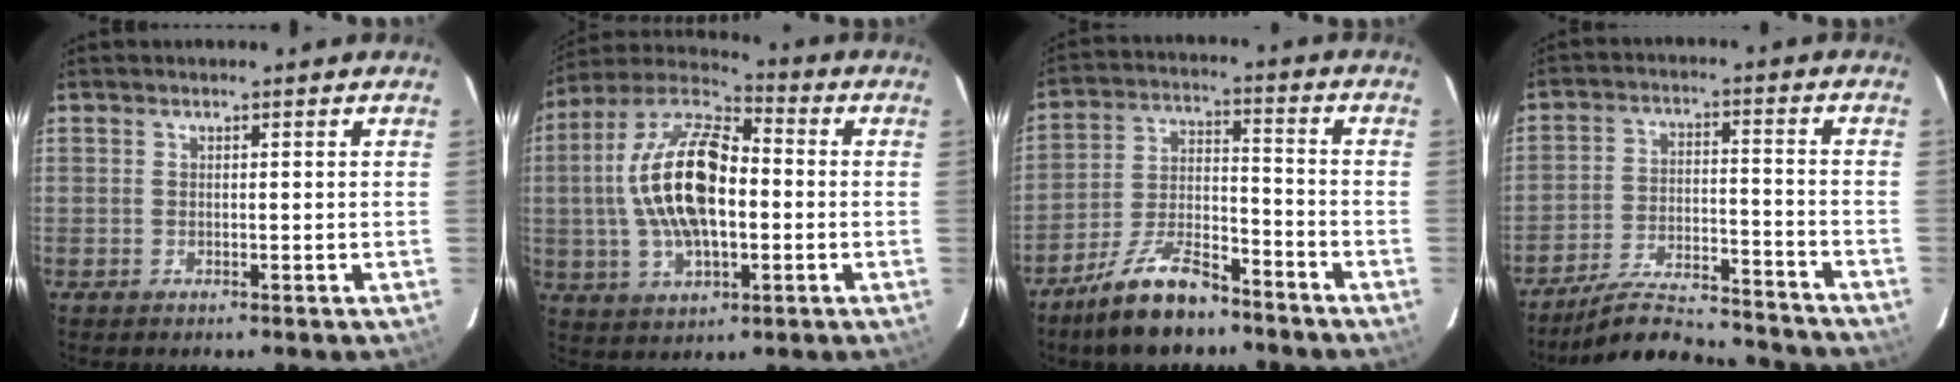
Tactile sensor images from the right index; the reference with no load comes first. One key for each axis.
{"total": 18.2, "fx": -0.4, "fy": 8.8, "fz": 15.9, "tx": -0.319, "ty": 0.013, "tz": -0.010}
{"total": 12.6, "fx": -9.6, "fy": 4.2, "fz": 6.9, "tx": -0.147, "ty": 0.006, "tz": -0.174}
{"total": 18.7, "fx": -17.3, "fy": 3.5, "fz": 6.1, "tx": -0.123, "ty": 0.004, "tz": -0.247}